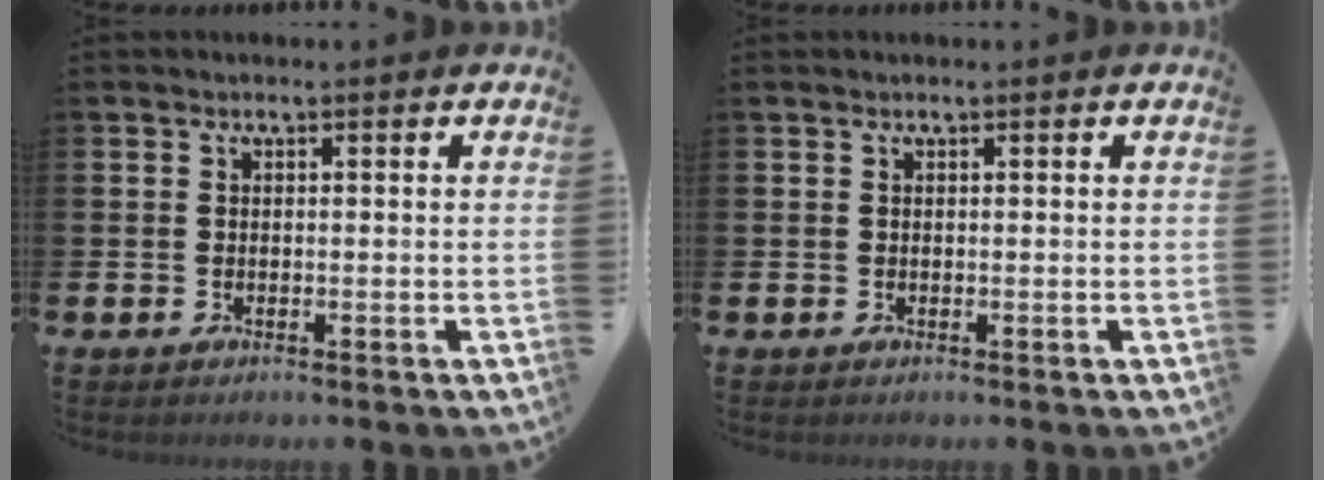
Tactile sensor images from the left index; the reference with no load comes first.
{"total": 0.0}